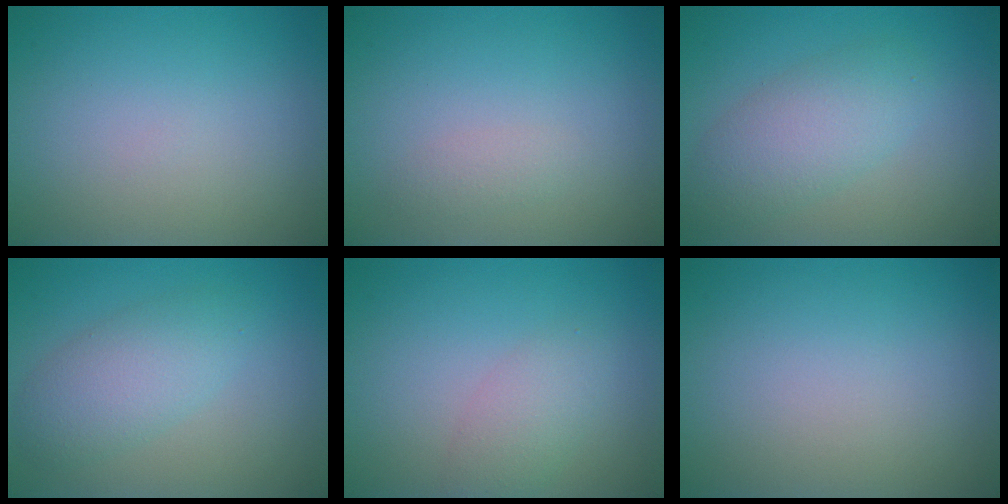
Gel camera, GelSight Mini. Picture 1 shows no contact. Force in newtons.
{"total": 1.0, "press": 1.0, "slide": 0.0}
{"total": 4.1, "press": 4.1, "slide": 0.1}
{"total": 3.9, "press": 3.9, "slide": 0.1}
{"total": 2.2, "press": 2.2, "slide": 0.1}
{"total": 0.0}